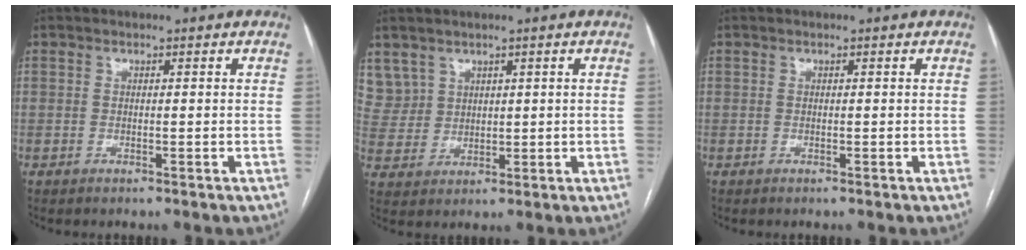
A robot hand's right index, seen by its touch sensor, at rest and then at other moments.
{"total": 6.6, "force": [4.0, 5.2, 0.3], "torque": [-0.014, 0.016, 0.097]}
{"total": 0.0}